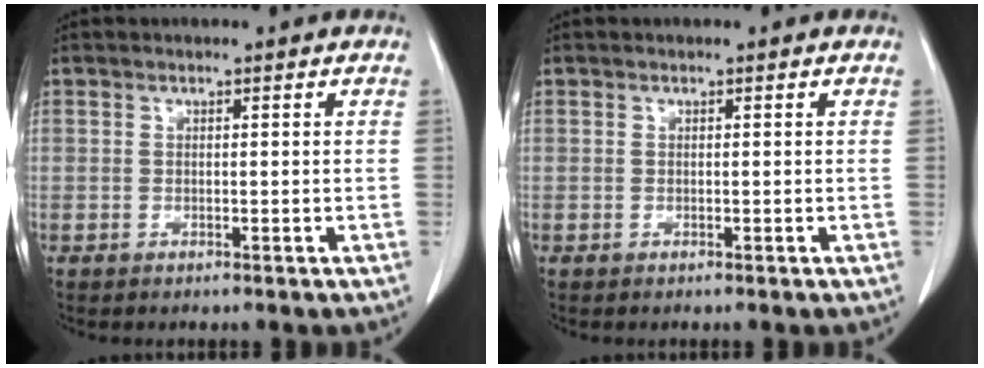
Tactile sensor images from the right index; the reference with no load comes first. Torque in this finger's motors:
{"motor_torque": [0.00, 0.00, 0.00, 0.00]}